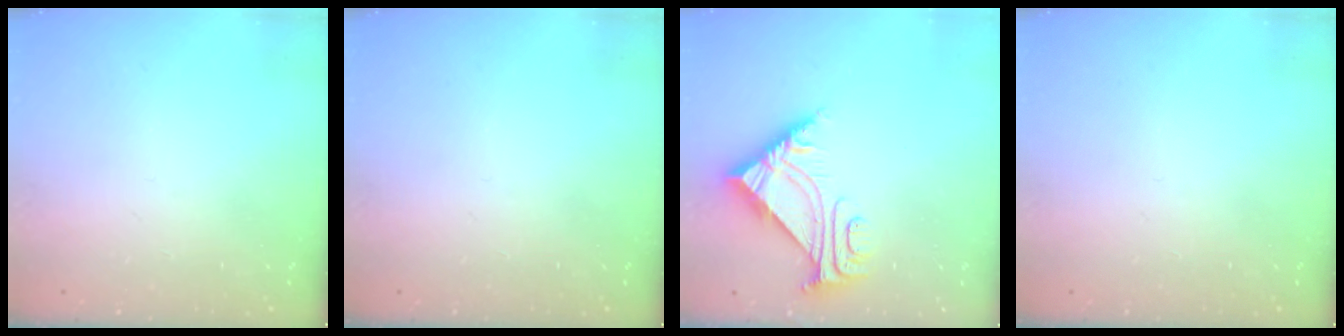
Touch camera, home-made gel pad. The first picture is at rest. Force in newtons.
{"total": 0.0}
{"total": 6.5, "press": 6.4, "slide": 0.9}
{"total": 0.0}